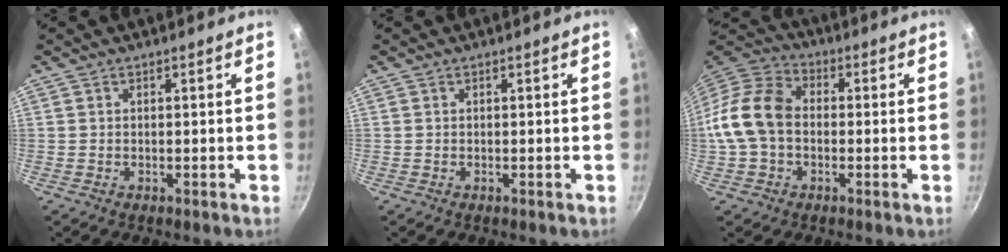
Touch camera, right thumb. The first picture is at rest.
{"total": 0.0}
{"total": 13.3, "force": [-0.9, 9.7, 9.1], "torque": [-0.153, 0.035, -0.036]}